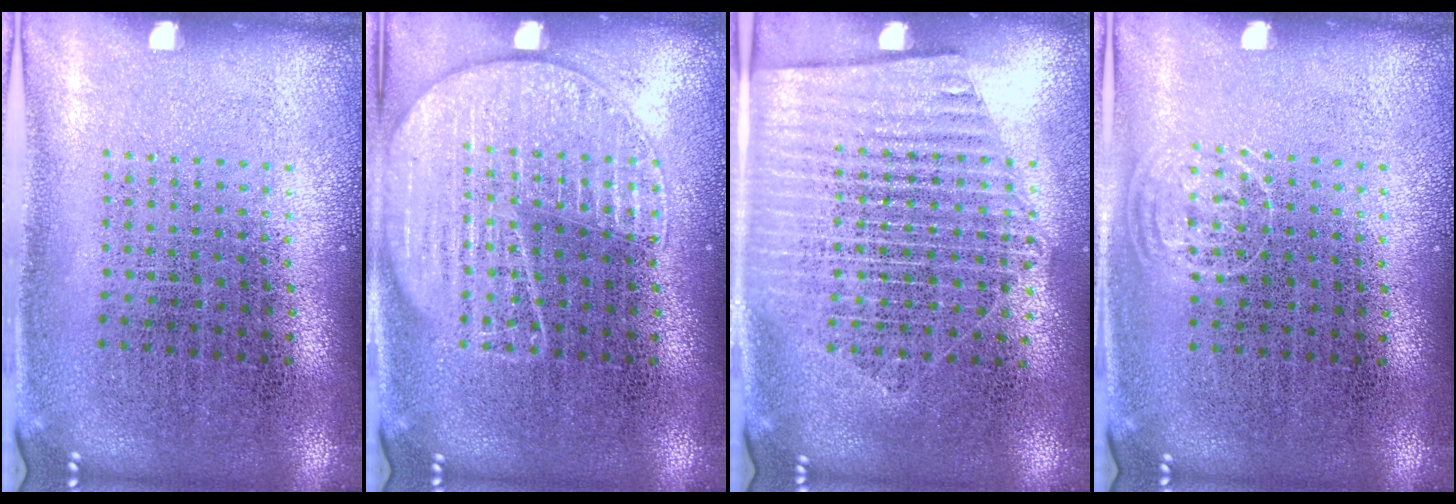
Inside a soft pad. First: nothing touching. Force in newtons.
{"total": 2.6, "press": 2.6, "slide": 0.3}
{"total": 1.6, "press": 1.5, "slide": 0.6}
{"total": 0.7, "press": 0.6, "slide": 0.4}